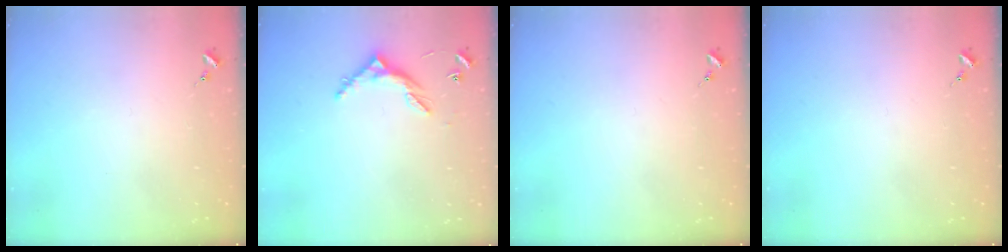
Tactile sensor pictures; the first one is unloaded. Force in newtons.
{"total": 6.1, "press": 6.1, "slide": 0.4}
{"total": 0.0}
{"total": 0.0}